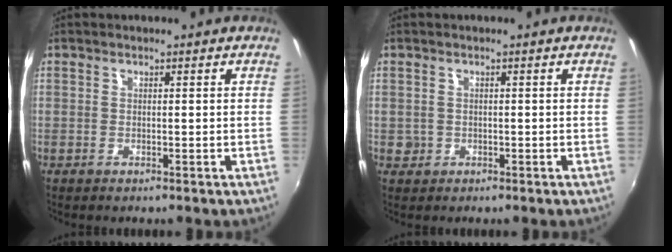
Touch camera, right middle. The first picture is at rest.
{"total": 1.8, "force": [-0.3, 1.7, 0.3], "torque": [-0.005, -0.004, -0.003]}